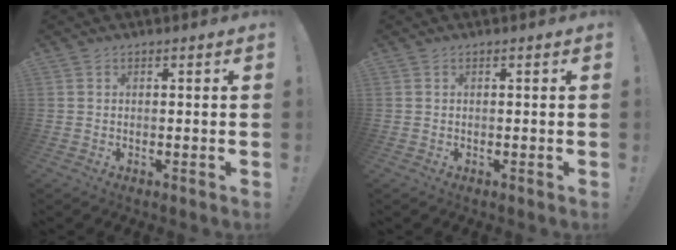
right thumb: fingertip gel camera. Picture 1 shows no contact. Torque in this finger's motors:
{"motor_torque": [-0.01, -0.01, 0.02, -0.02, 0.02]}